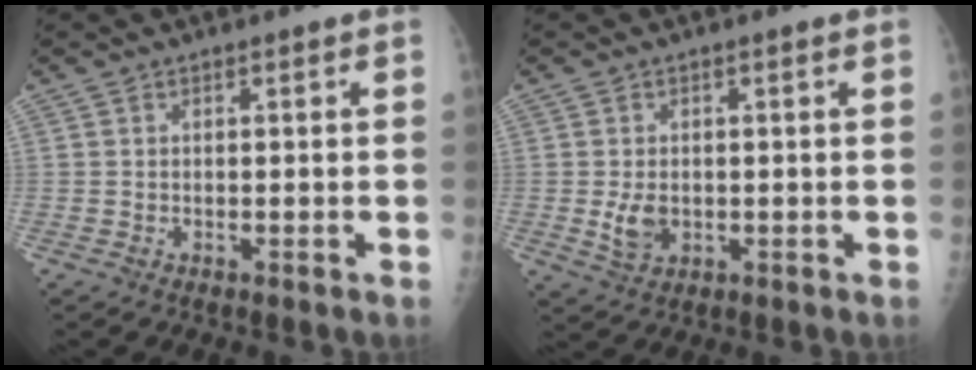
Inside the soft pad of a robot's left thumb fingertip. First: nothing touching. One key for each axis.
{"total": 4.2, "fx": -0.5, "fy": 2.8, "fz": 3.0, "tx": -0.053, "ty": -0.005, "tz": -0.002}